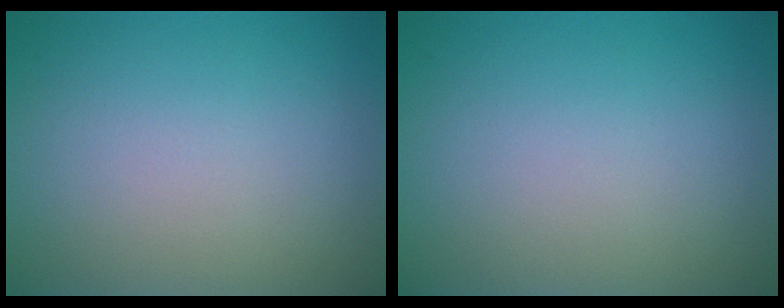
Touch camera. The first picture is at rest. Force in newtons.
{"total": 0.0}